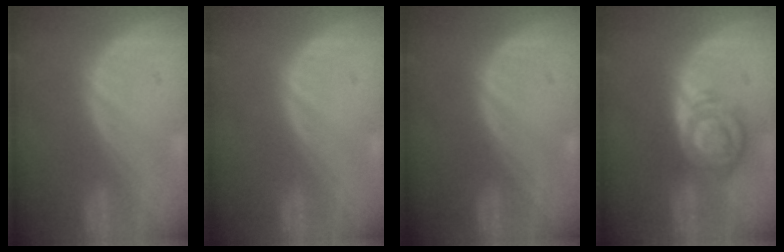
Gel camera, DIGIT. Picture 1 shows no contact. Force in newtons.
{"total": 0.0}
{"total": 0.0}
{"total": 7.0, "press": 7.0, "slide": 0.2}